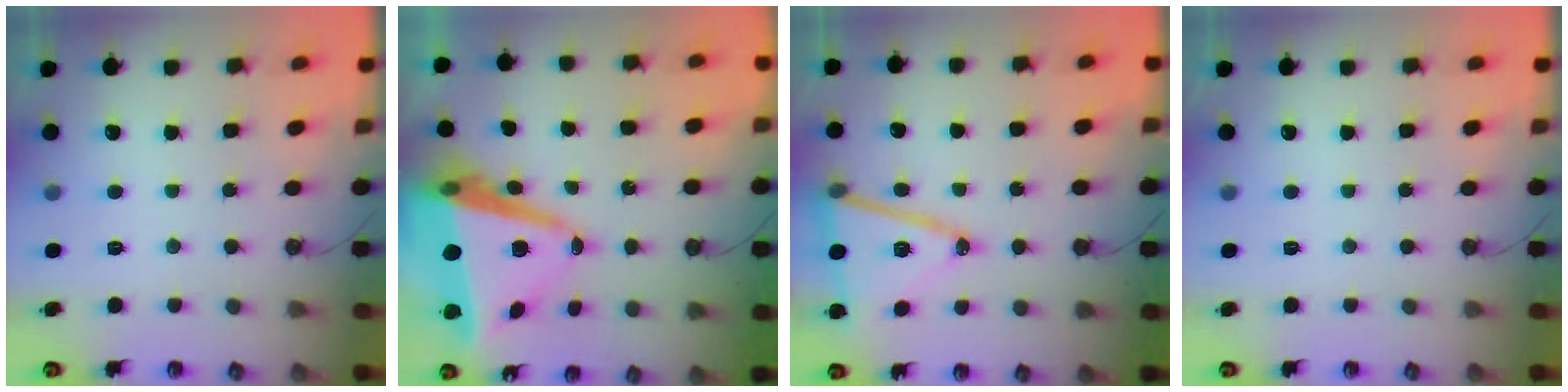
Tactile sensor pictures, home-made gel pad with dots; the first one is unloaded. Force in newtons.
{"total": 14.8, "press": 14.5, "slide": 3.0}
{"total": 16.1, "press": 15.6, "slide": 3.7}
{"total": 0.0}